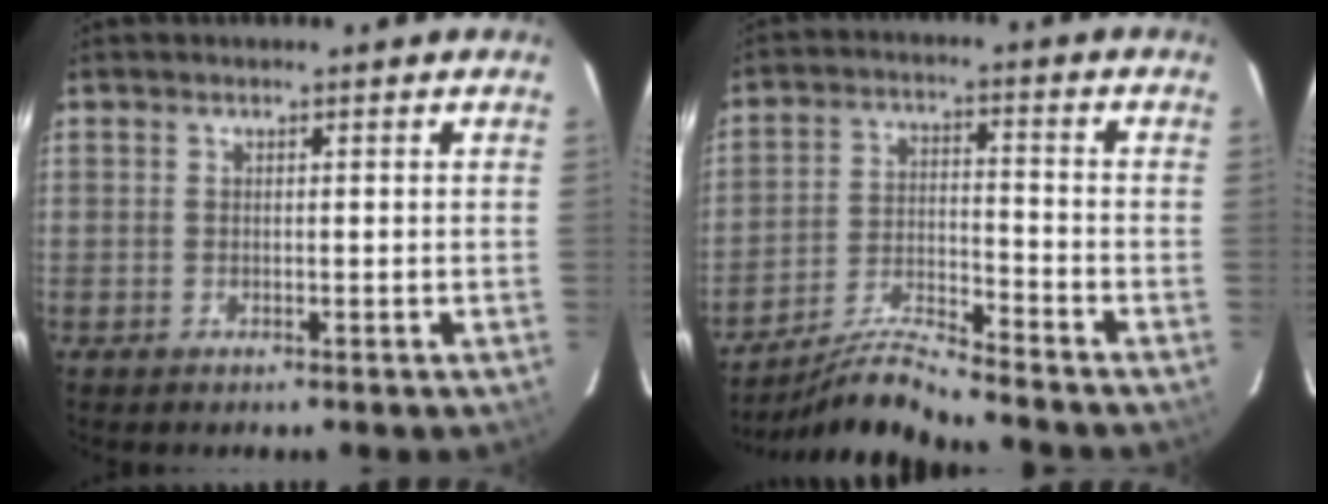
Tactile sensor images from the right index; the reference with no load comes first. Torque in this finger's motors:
{"motor_torque": [0.72, -0.86, 0.13, 0.03]}